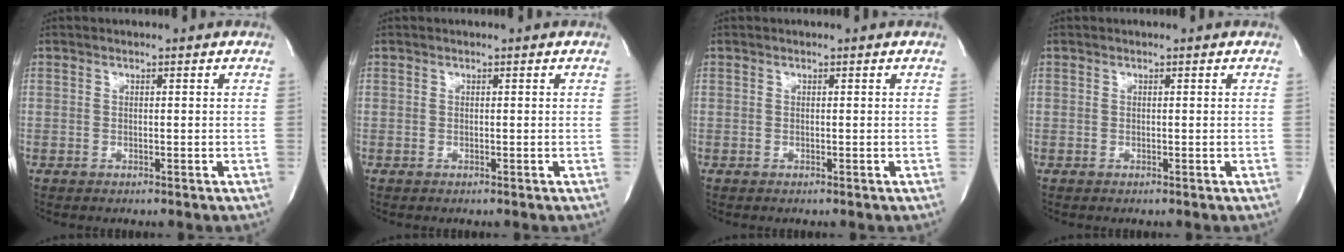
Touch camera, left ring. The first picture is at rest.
{"total": 0.0}
{"total": 0.0}
{"total": 0.0}